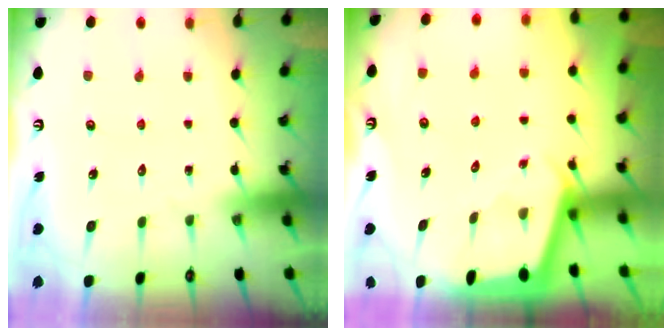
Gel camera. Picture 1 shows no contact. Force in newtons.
{"total": 2.2, "press": 2.2, "slide": 0.2}